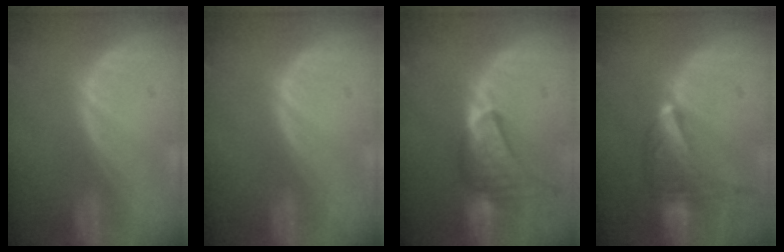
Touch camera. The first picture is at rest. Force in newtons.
{"total": 0.0}
{"total": 9.1, "press": 8.2, "slide": 3.8}
{"total": 9.4, "press": 8.4, "slide": 4.3}